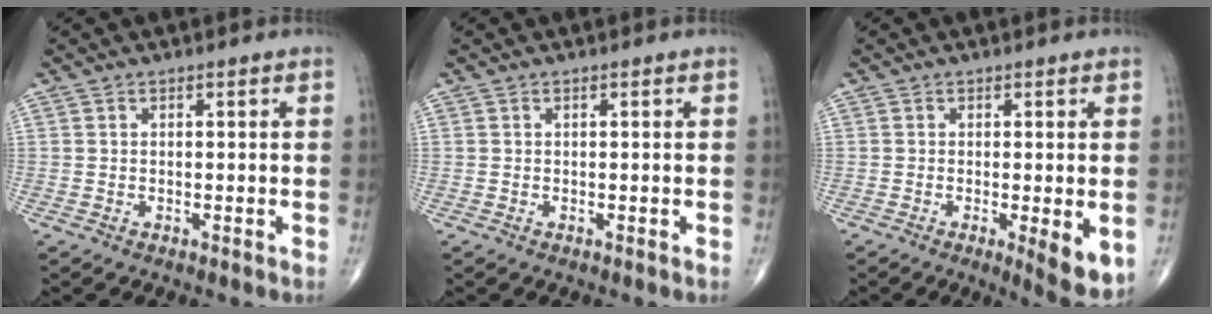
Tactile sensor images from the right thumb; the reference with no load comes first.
{"total": 0.0}
{"total": 6.3, "force": [-1.3, 1.6, 5.9], "torque": [-0.082, -0.018, -0.019]}